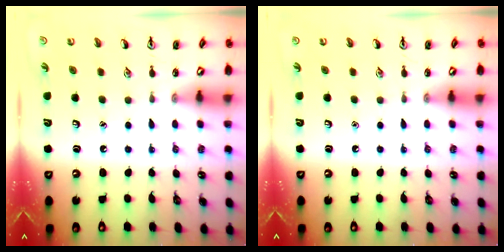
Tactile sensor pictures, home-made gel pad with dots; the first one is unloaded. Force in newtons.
{"total": 0.0}